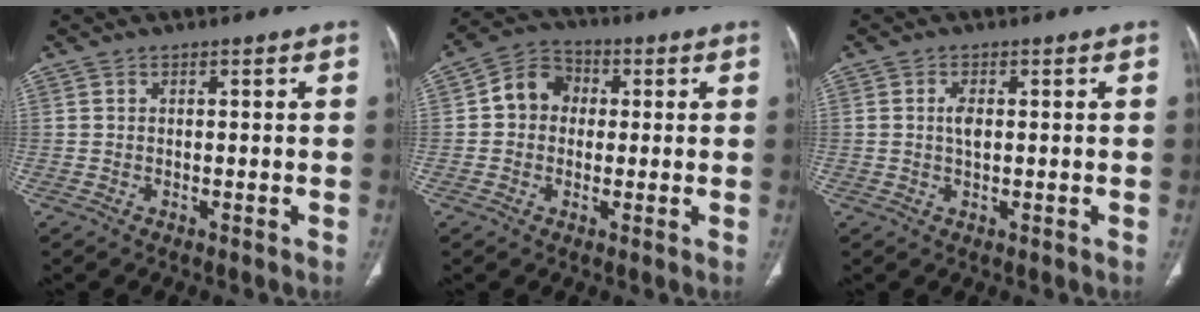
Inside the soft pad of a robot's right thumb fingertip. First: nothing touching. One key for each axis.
{"total": 7.7, "fx": 0.6, "fy": 6.6, "fz": 3.8, "tx": -0.043, "ty": 0.020, "tz": -0.002}
{"total": 2.1, "fx": 0.4, "fy": 1.1, "fz": 1.8, "tx": -0.033, "ty": -0.003, "tz": 0.007}